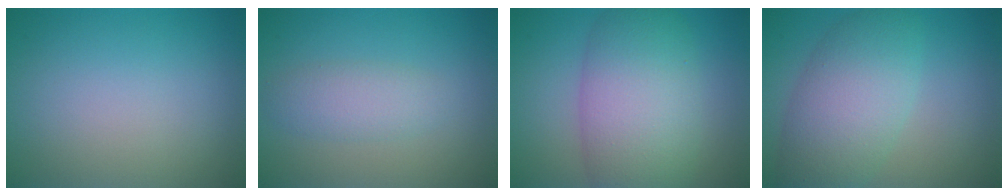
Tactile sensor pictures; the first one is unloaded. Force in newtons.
{"total": 2.5, "press": 2.5, "slide": 0.0}
{"total": 8.9, "press": 8.9, "slide": 0.4}
{"total": 6.7, "press": 6.7, "slide": 0.3}